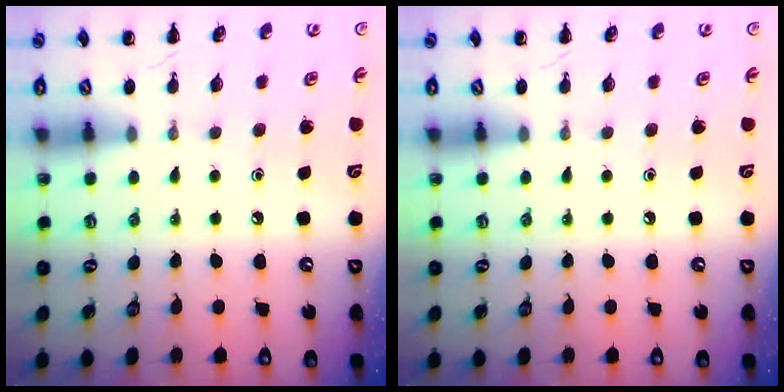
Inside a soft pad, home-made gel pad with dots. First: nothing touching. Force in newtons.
{"total": 0.0}